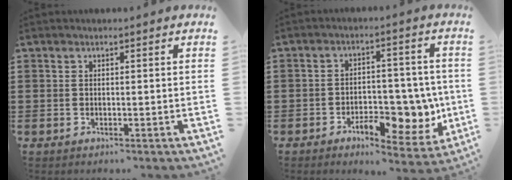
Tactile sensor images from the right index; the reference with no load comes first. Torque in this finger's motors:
{"motor_torque": [1.17, -0.97, 0.69, 0.10]}